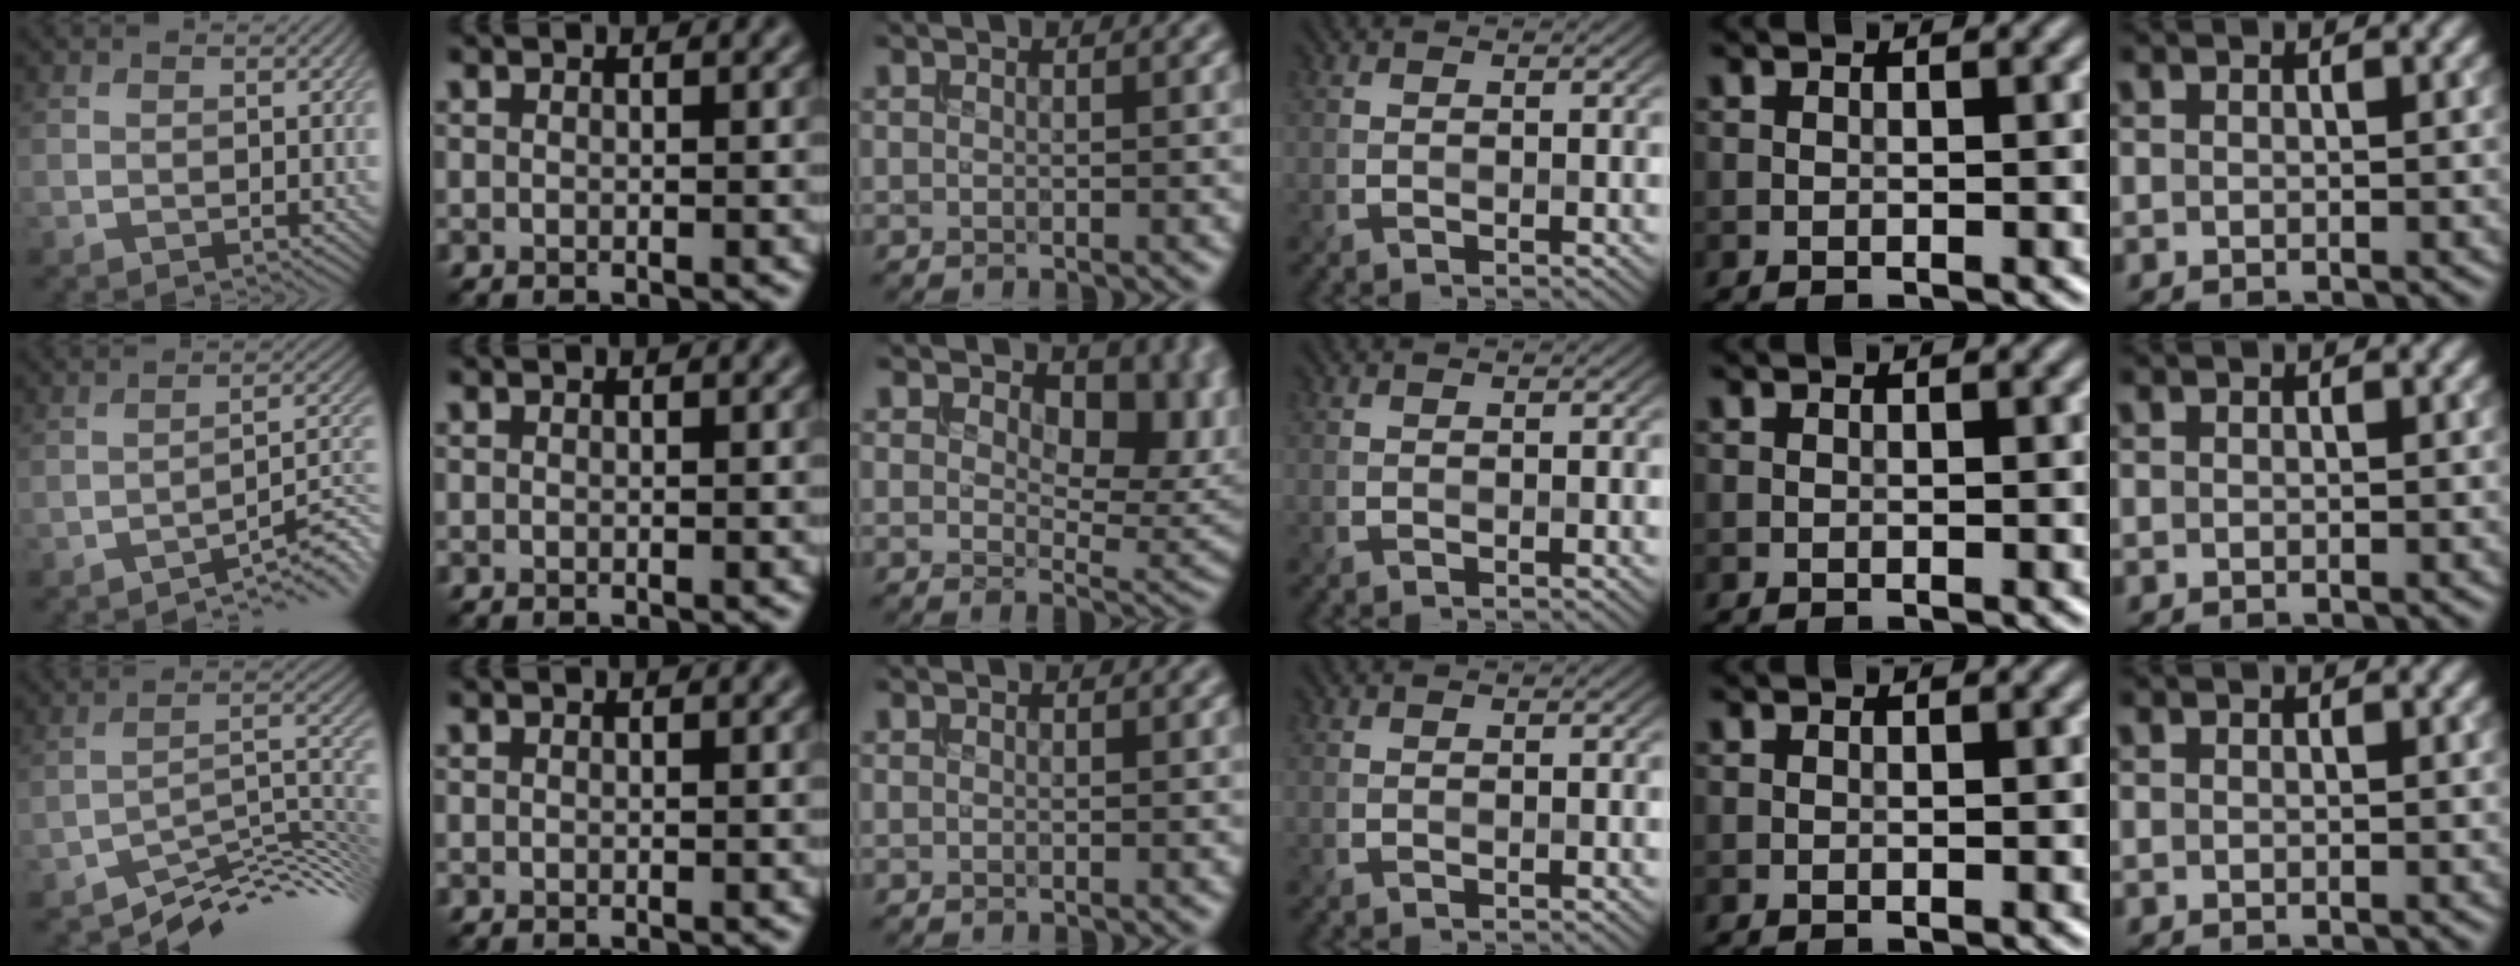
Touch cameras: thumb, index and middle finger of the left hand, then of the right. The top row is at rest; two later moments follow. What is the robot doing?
{"motion": "extract", "object": "bucket"}